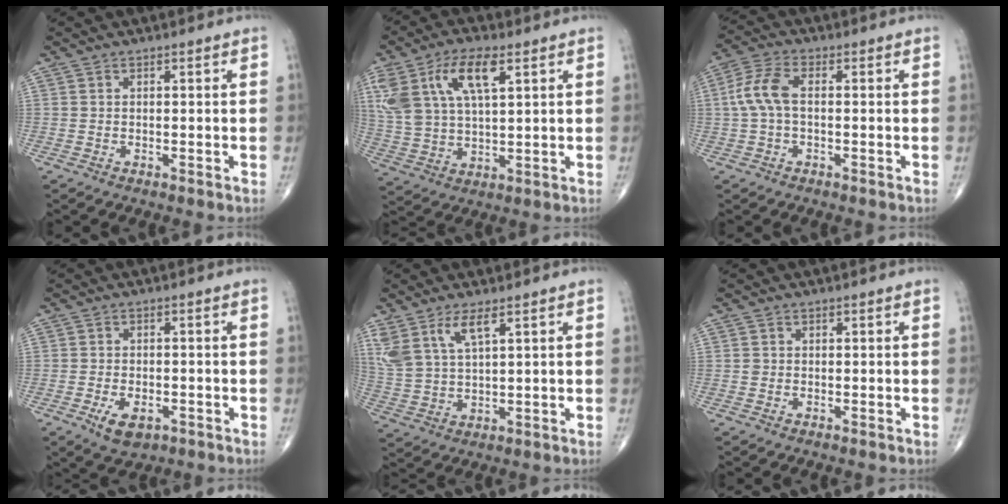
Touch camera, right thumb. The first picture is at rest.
{"total": 14.7, "force": [6.1, 6.7, 11.5], "torque": [-0.235, 0.000, 0.120]}
{"total": 6.8, "force": [0.2, 3.5, 5.8], "torque": [-0.138, 0.022, -0.002]}
{"total": 5.2, "force": [-2.3, 2.9, 3.6], "torque": [-0.059, 0.003, -0.033]}
{"total": 8.3, "force": [4.7, 2.9, 6.2], "torque": [-0.142, -0.013, 0.104]}
{"total": 0.7, "force": [-0.1, 0.7, 0.1], "torque": [0.002, 0.003, -0.001]}